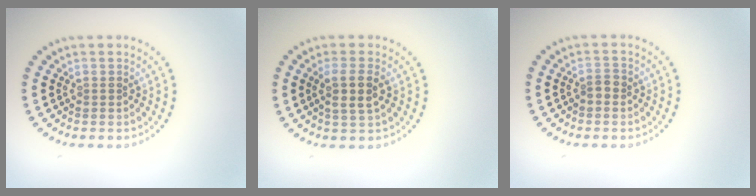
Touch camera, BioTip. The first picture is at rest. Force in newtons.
{"total": 2.6, "press": 2.4, "slide": 1.0}
{"total": 1.0, "press": 1.0, "slide": 0.3}